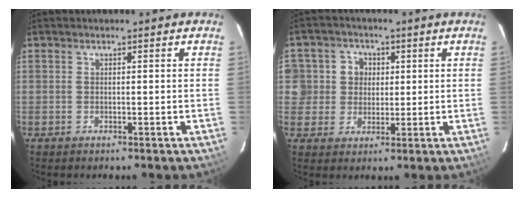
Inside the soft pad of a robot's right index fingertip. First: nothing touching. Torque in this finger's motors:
{"motor_torque": [0.03, 0.06, 0.09, 0.02]}